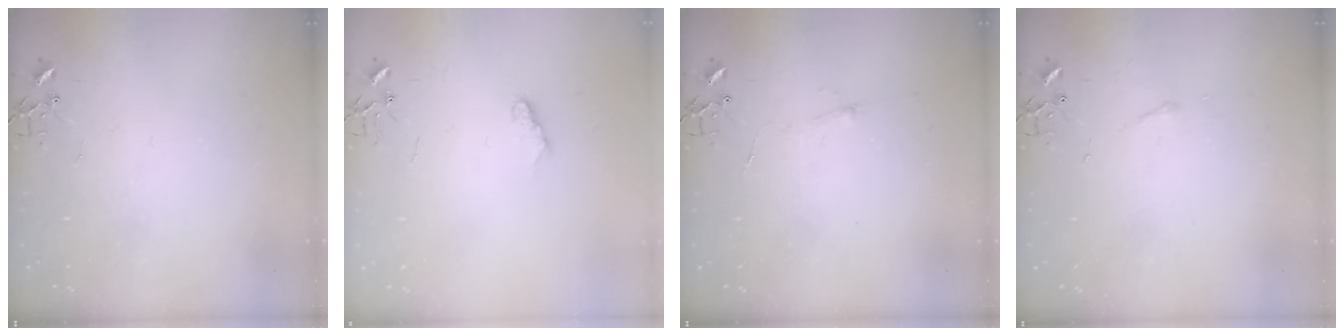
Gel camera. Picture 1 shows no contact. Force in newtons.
{"total": 7.2, "press": 7.1, "slide": 0.7}
{"total": 4.1, "press": 4.0, "slide": 0.6}
{"total": 2.9, "press": 2.9, "slide": 0.5}